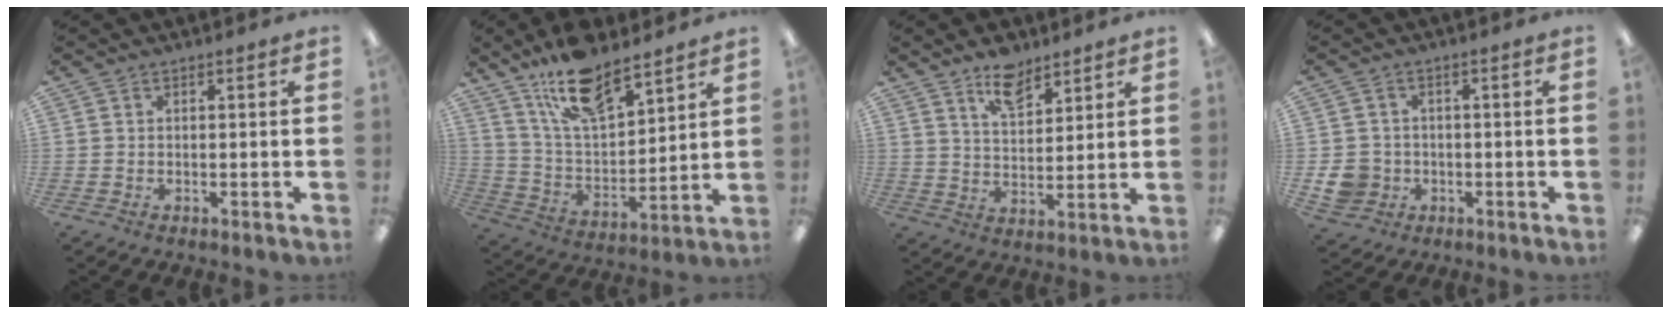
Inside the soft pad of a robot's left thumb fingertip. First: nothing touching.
{"total": 16.7, "force": [12.5, 6.5, 9.0], "torque": [-0.161, -0.065, 0.219]}
{"total": 8.7, "force": [6.6, 4.1, 3.8], "torque": [-0.053, -0.035, 0.116]}
{"total": 6.0, "force": [-1.3, 5.5, 2.0], "torque": [-0.035, 0.009, -0.021]}